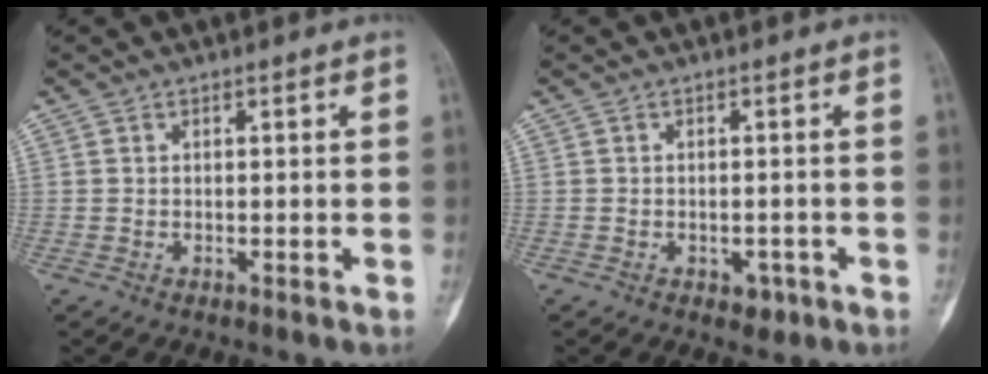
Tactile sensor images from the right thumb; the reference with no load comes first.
{"total": 3.0, "force": [-1.7, 2.1, 1.4], "torque": [-0.003, 0.012, -0.018]}